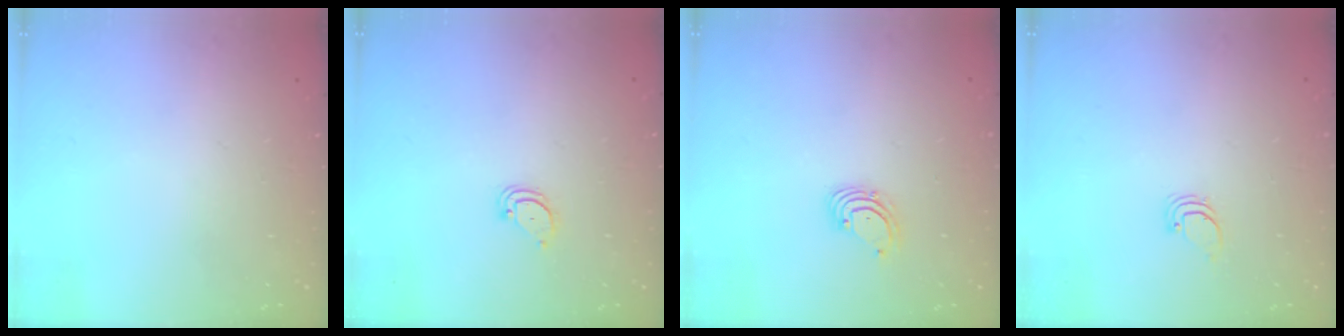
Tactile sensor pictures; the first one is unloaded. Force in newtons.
{"total": 3.0, "press": 3.0, "slide": 0.2}
{"total": 1.8, "press": 1.8, "slide": 0.2}
{"total": 0.9, "press": 0.9, "slide": 0.0}